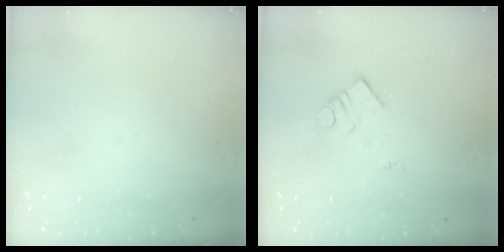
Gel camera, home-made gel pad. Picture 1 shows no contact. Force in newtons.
{"total": 6.6, "press": 6.6, "slide": 0.3}